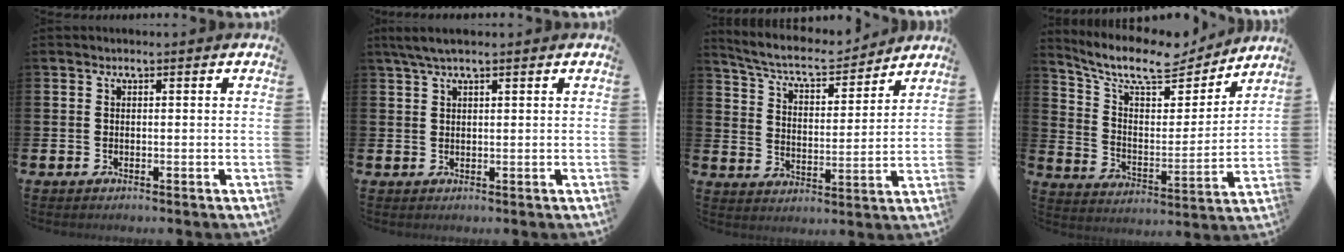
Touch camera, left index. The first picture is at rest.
{"total": 2.7, "force": [2.0, 0.3, 1.8], "torque": [-0.042, 0.003, 0.037]}
{"total": 7.2, "force": [6.7, 1.3, 2.5], "torque": [-0.080, -0.043, 0.114]}
{"total": 10.2, "force": [8.7, 3.2, 4.2], "torque": [-0.110, -0.059, 0.148]}